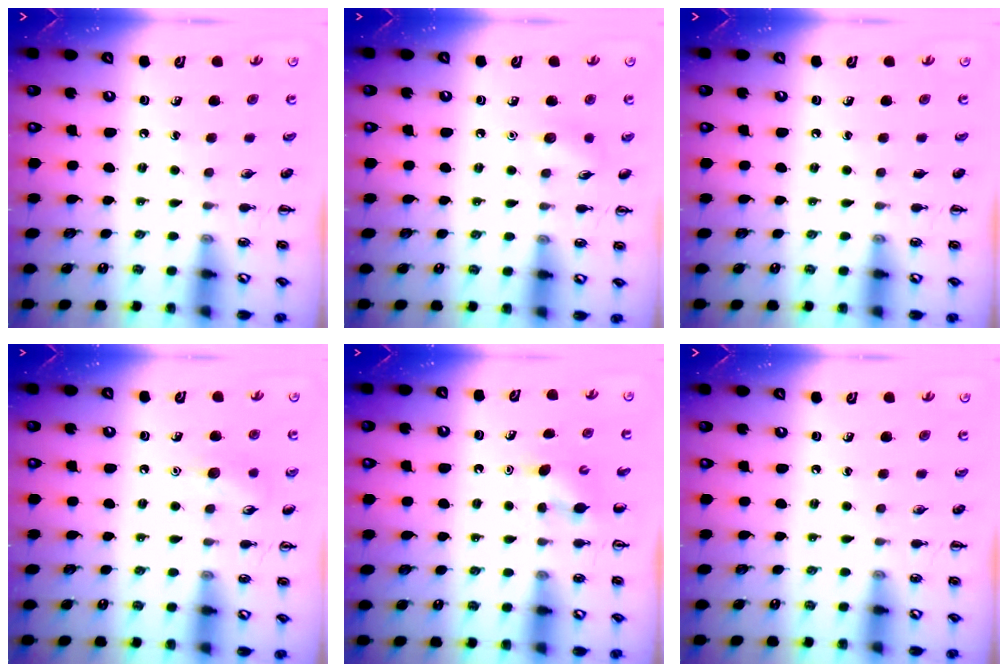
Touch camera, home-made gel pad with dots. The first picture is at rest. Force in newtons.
{"total": 5.6, "press": 5.4, "slide": 1.3}
{"total": 0.0}
{"total": 7.2, "press": 7.0, "slide": 1.7}
{"total": 3.7, "press": 3.4, "slide": 1.3}
{"total": 0.0}